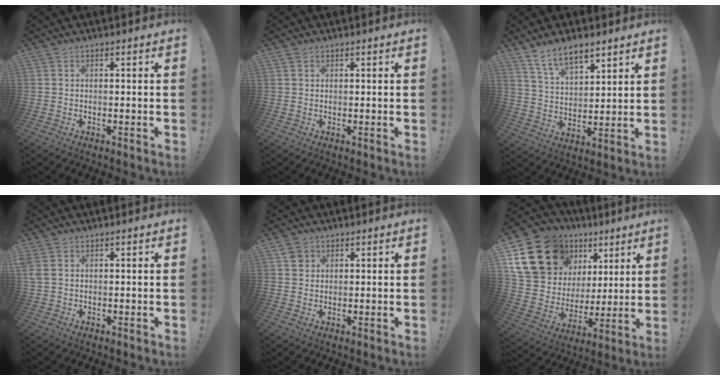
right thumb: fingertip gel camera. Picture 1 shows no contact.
{"total": 0.9, "force": [0.6, 0.6, 0.0], "torque": [0.004, -0.001, 0.011]}
{"total": 10.0, "force": [7.8, 3.9, 5.0], "torque": [-0.089, -0.044, 0.147]}
{"total": 2.8, "force": [1.1, 1.8, 1.7], "torque": [-0.037, 0.005, 0.023]}
{"total": 2.7, "force": [1.5, 2.1, 0.8], "torque": [-0.002, -0.007, 0.027]}
{"total": 20.3, "force": [10.8, 14.5, 9.2], "torque": [-0.159, -0.059, 0.231]}